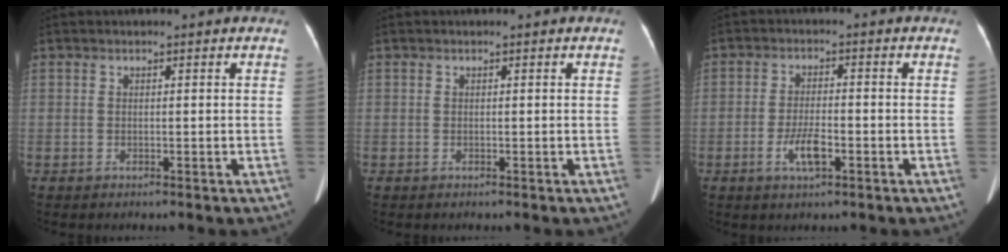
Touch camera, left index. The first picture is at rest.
{"total": 0.0}
{"total": 4.5, "force": [-1.9, 1.3, 3.9], "torque": [-0.082, -0.001, -0.032]}